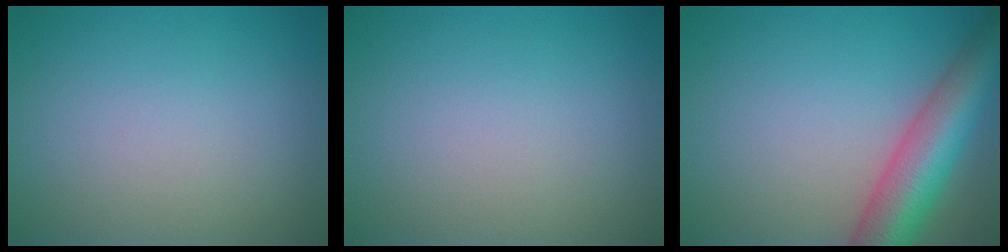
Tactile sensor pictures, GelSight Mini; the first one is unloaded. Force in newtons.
{"total": 0.0}
{"total": 8.1, "press": 8.1, "slide": 0.2}